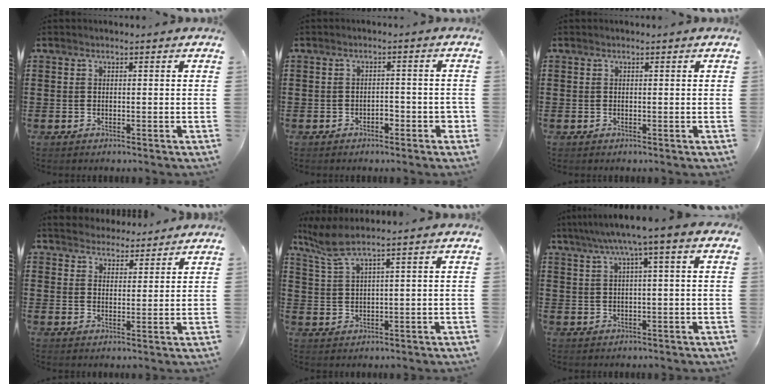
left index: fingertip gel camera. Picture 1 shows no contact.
{"total": 2.5, "force": [-1.4, 1.1, 1.7], "torque": [-0.032, 0.002, -0.030]}
{"total": 0.0}
{"total": 3.6, "force": [3.4, 1.4, -0.1], "torque": [-0.010, -0.001, 0.065]}
{"total": 3.9, "force": [2.8, 0.1, 2.8], "torque": [-0.071, -0.001, 0.047]}
{"total": 4.6, "force": [1.4, -0.2, 4.4], "torque": [-0.086, -0.004, 0.018]}